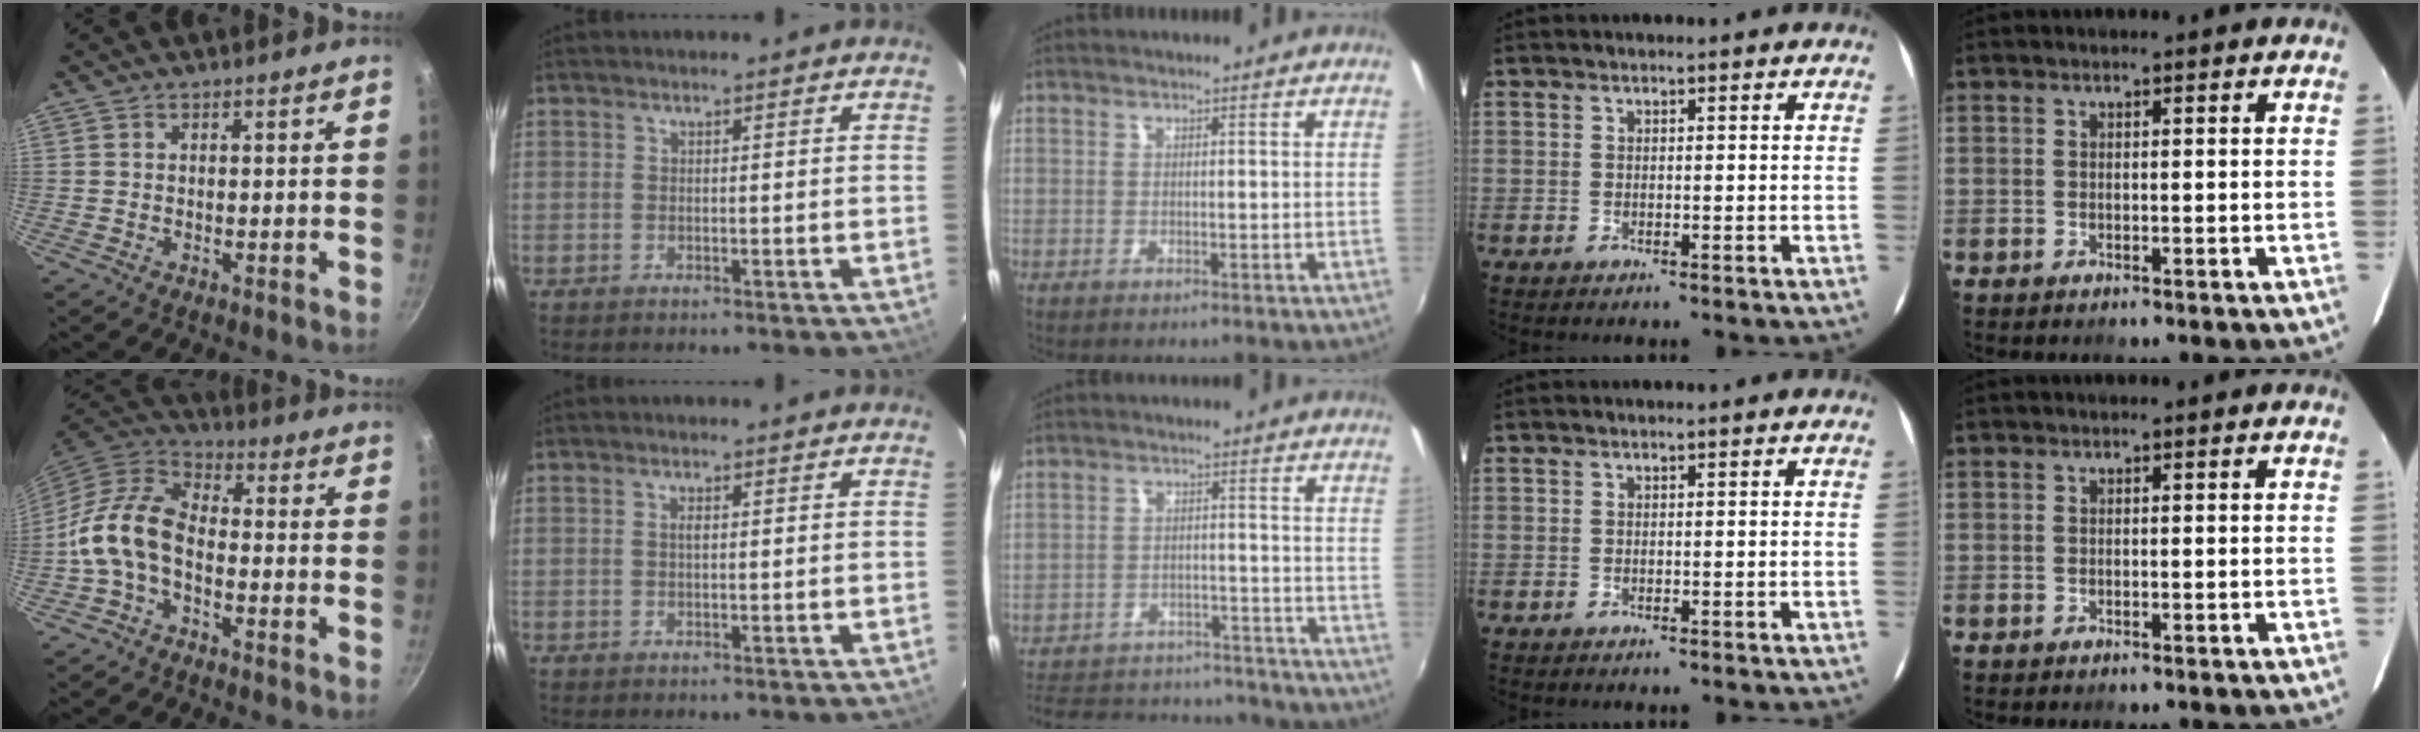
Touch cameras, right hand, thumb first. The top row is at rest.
{"thumb": {"total": 11.3, "force": [-3.1, 6.7, 8.6], "torque": [-0.158, 0.046, -0.075]}, "index": {"total": 0.9, "force": [0.2, 0.4, 0.8], "torque": [-0.014, 0.003, 0.001]}, "middle": {"total": 20.4, "force": [-16.9, 8.7, 7.2], "torque": [-0.167, 0.029, -0.211]}}